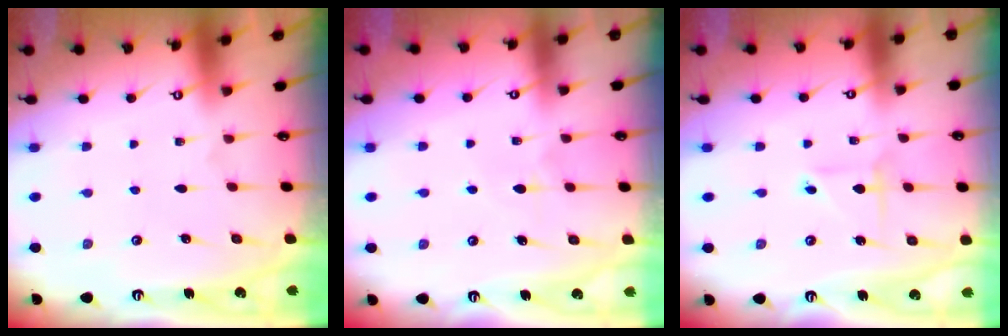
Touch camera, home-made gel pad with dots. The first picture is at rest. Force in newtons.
{"total": 5.4, "press": 5.4, "slide": 0.2}
{"total": 2.8, "press": 2.8, "slide": 0.3}